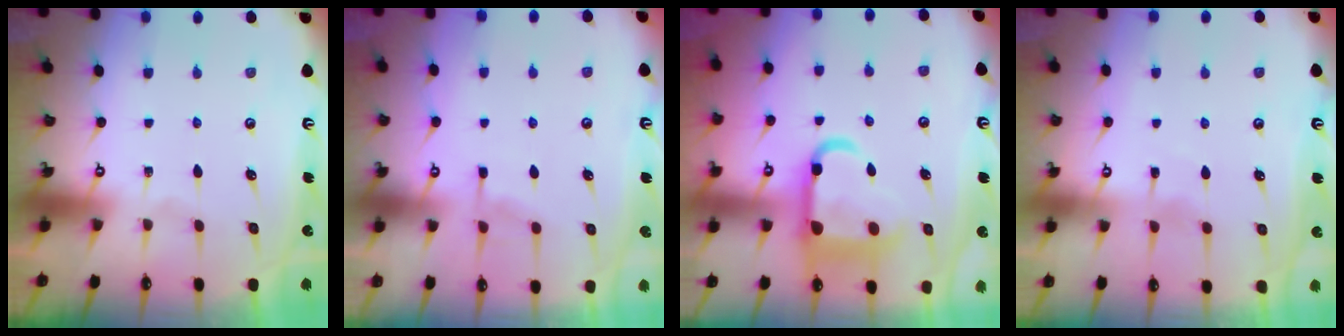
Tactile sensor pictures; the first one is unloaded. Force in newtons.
{"total": 5.3, "press": 5.3, "slide": 0.7}
{"total": 14.1, "press": 14.0, "slide": 1.7}
{"total": 4.7, "press": 4.7, "slide": 0.6}